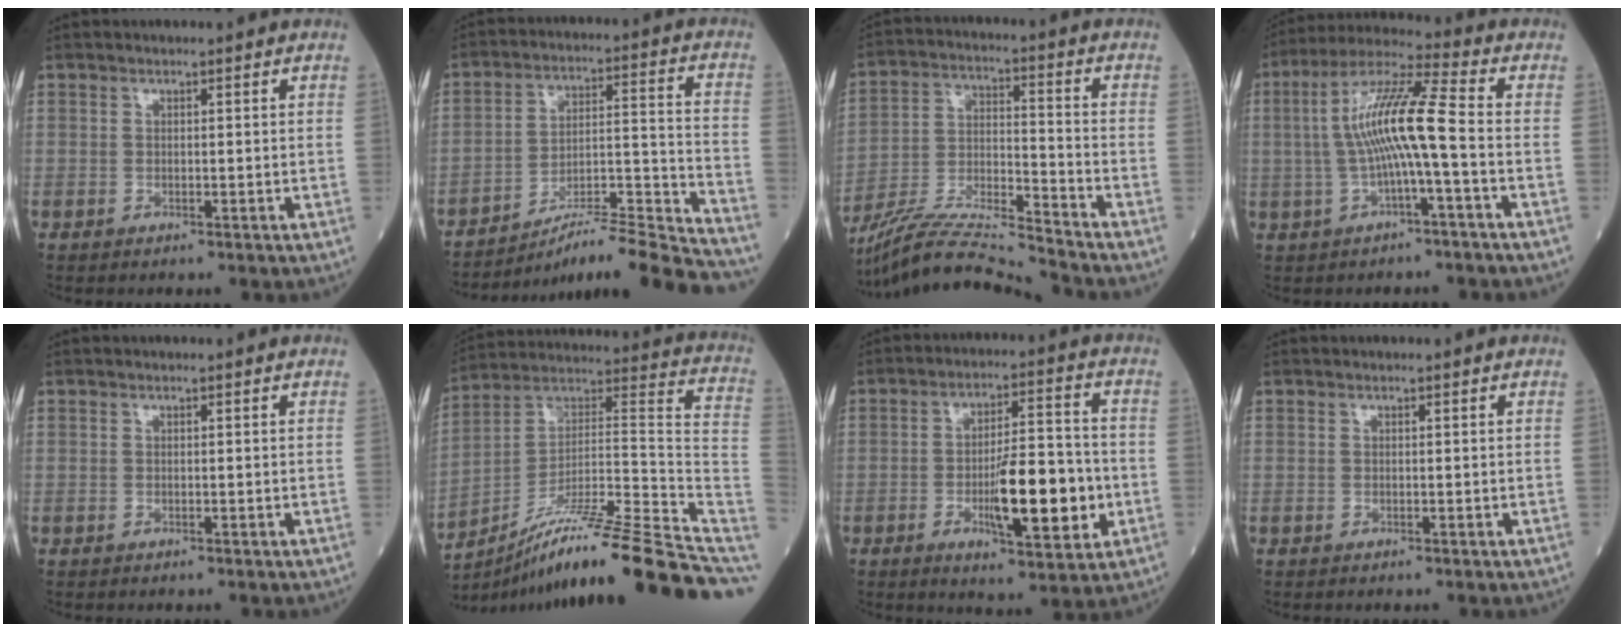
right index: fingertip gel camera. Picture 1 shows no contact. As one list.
[{"total": 19.3, "force": [-17.9, -1.0, 7.1], "torque": [-0.090, 0.020, -0.270]}, {"total": 14.3, "force": [-13.5, -1.9, 4.1], "torque": [-0.076, 0.007, -0.249]}, {"total": 11.0, "force": [-0.7, 0.2, 10.9], "torque": [-0.213, 0.024, -0.016]}, {"total": 0.0}, {"total": 25.2, "force": [-18.4, 0.0, 17.2], "torque": [-0.189, 0.039, -0.302]}, {"total": 12.6, "force": [-3.0, 2.8, 11.9], "torque": [-0.194, 0.000, -0.042]}, {"total": 0.0}]